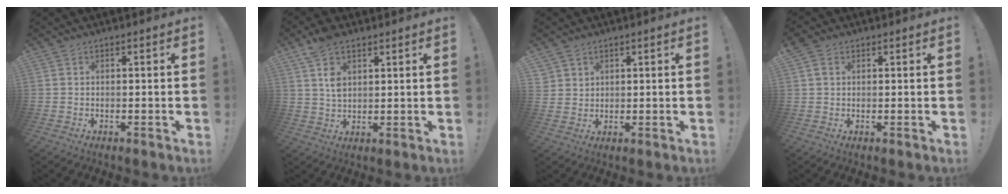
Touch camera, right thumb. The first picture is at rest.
{"total": 7.6, "force": [4.2, 4.1, 4.8], "torque": [-0.076, -0.015, 0.078]}
{"total": 3.3, "force": [2.4, 2.2, 0.5], "torque": [-0.004, -0.017, 0.045]}
{"total": 2.6, "force": [1.2, 1.7, 1.6], "torque": [-0.024, 0.001, 0.024]}